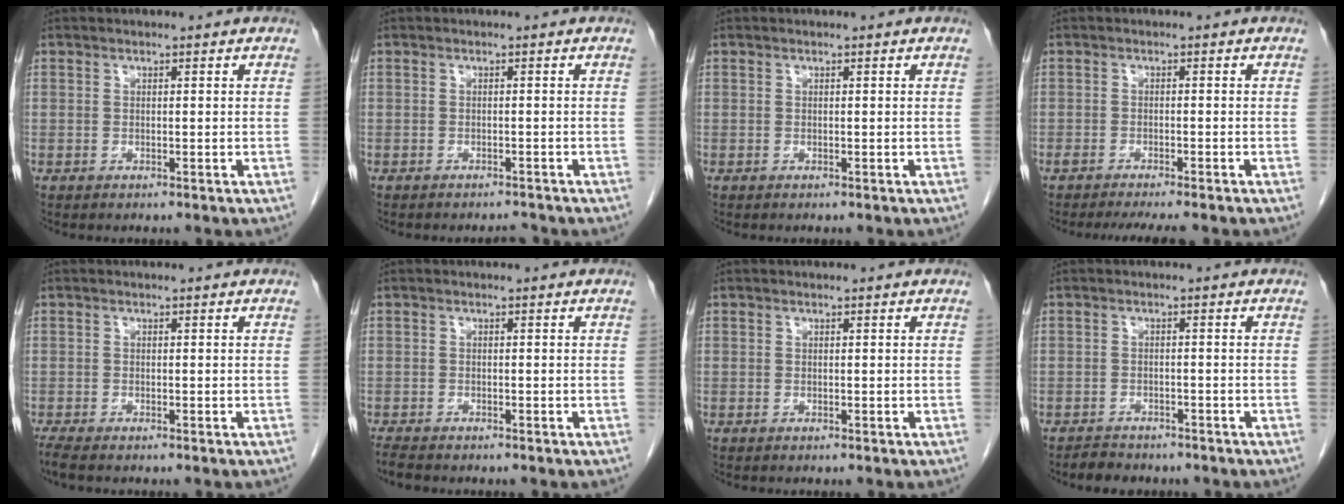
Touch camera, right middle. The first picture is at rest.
{"total": 1.7, "force": [-1.7, 0.0, 0.1], "torque": [-0.003, -0.006, -0.022]}
{"total": 0.0}
{"total": 6.6, "force": [-5.7, 0.7, 3.3], "torque": [-0.039, -0.006, -0.083]}
{"total": 1.9, "force": [-1.6, 0.1, 1.0], "torque": [-0.025, -0.007, -0.028]}
{"total": 2.2, "force": [-1.9, 0.5, 0.9], "torque": [-0.022, -0.007, -0.029]}
{"total": 0.0}
{"total": 3.4, "force": [-3.0, 1.5, 0.8], "torque": [-0.023, -0.003, -0.042]}